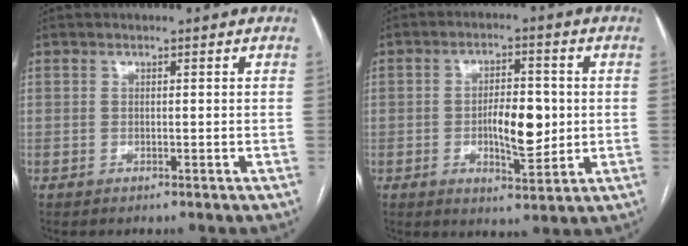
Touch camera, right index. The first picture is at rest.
{"total": 8.0, "force": [-0.6, 2.8, 7.5], "torque": [-0.123, 0.001, -0.006]}